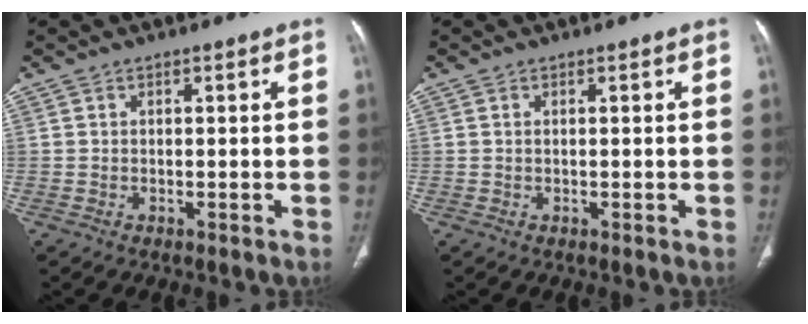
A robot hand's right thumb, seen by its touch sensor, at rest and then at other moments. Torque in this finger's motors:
{"motor_torque": [-0.14, 0.22, 0.06, 0.55, 0.09]}